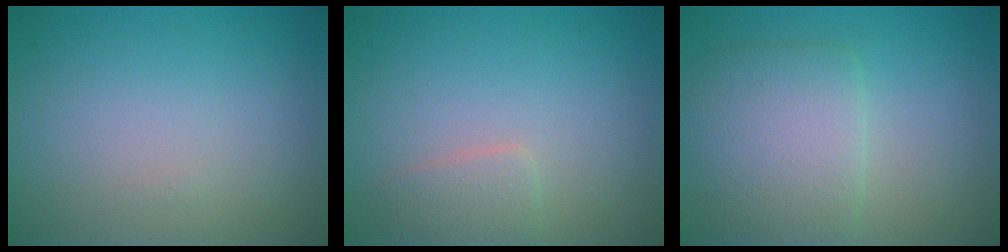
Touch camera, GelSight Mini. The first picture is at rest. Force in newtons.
{"total": 1.7, "press": 1.7, "slide": 0.1}
{"total": 5.7, "press": 5.7, "slide": 0.1}